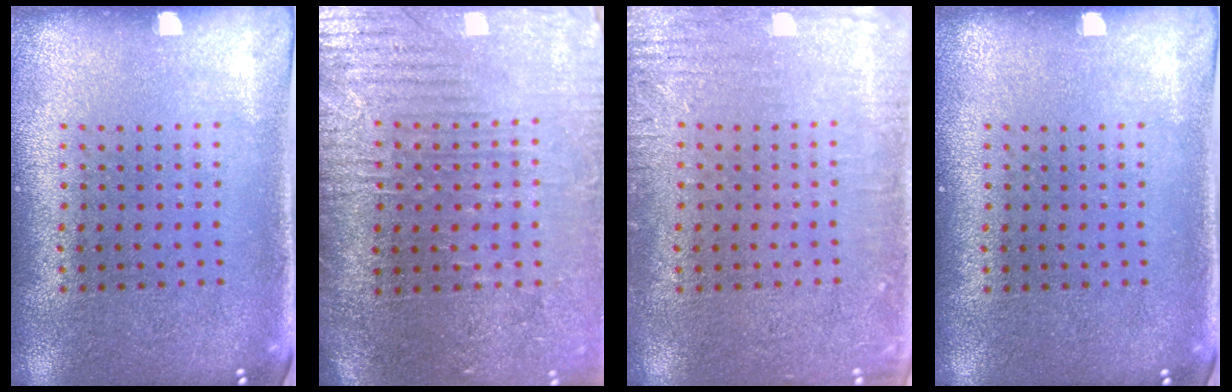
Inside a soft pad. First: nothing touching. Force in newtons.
{"total": 3.7, "press": 3.3, "slide": 1.6}
{"total": 2.8, "press": 2.8, "slide": 0.4}
{"total": 0.0}